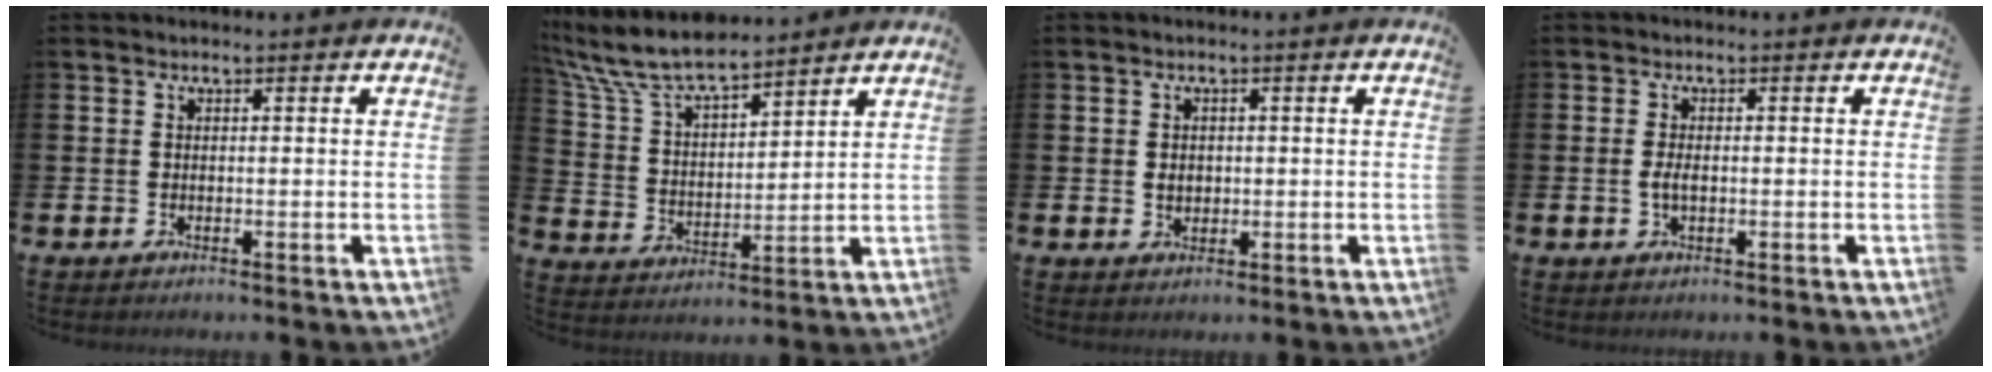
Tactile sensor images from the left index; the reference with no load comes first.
{"total": 8.7, "force": [8.0, 1.7, 3.1], "torque": [-0.099, -0.040, 0.143]}
{"total": 1.6, "force": [0.2, 1.3, 0.8], "torque": [-0.008, 0.007, 0.000]}
{"total": 1.9, "force": [-0.3, 0.9, 1.7], "torque": [-0.032, 0.002, -0.008]}